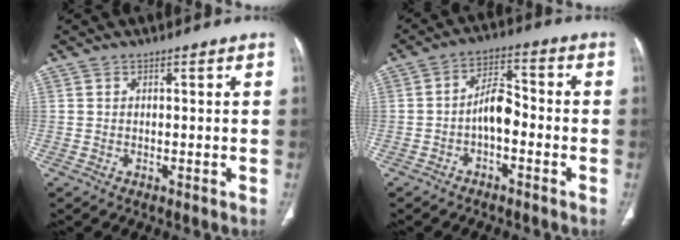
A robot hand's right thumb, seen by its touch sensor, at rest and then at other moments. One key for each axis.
{"total": 6.2, "fx": -1.9, "fy": 3.2, "fz": 4.9, "tx": -0.074, "ty": 0.036, "tz": -0.039}